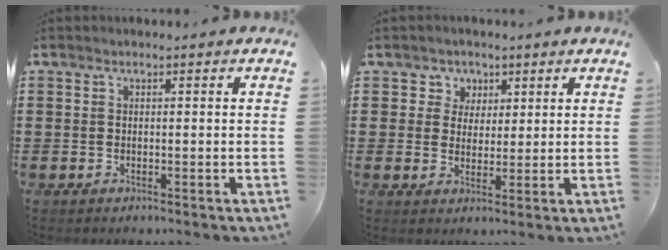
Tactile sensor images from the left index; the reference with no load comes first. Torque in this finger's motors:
{"motor_torque": [0.20, -0.17, 0.02, 0.00]}